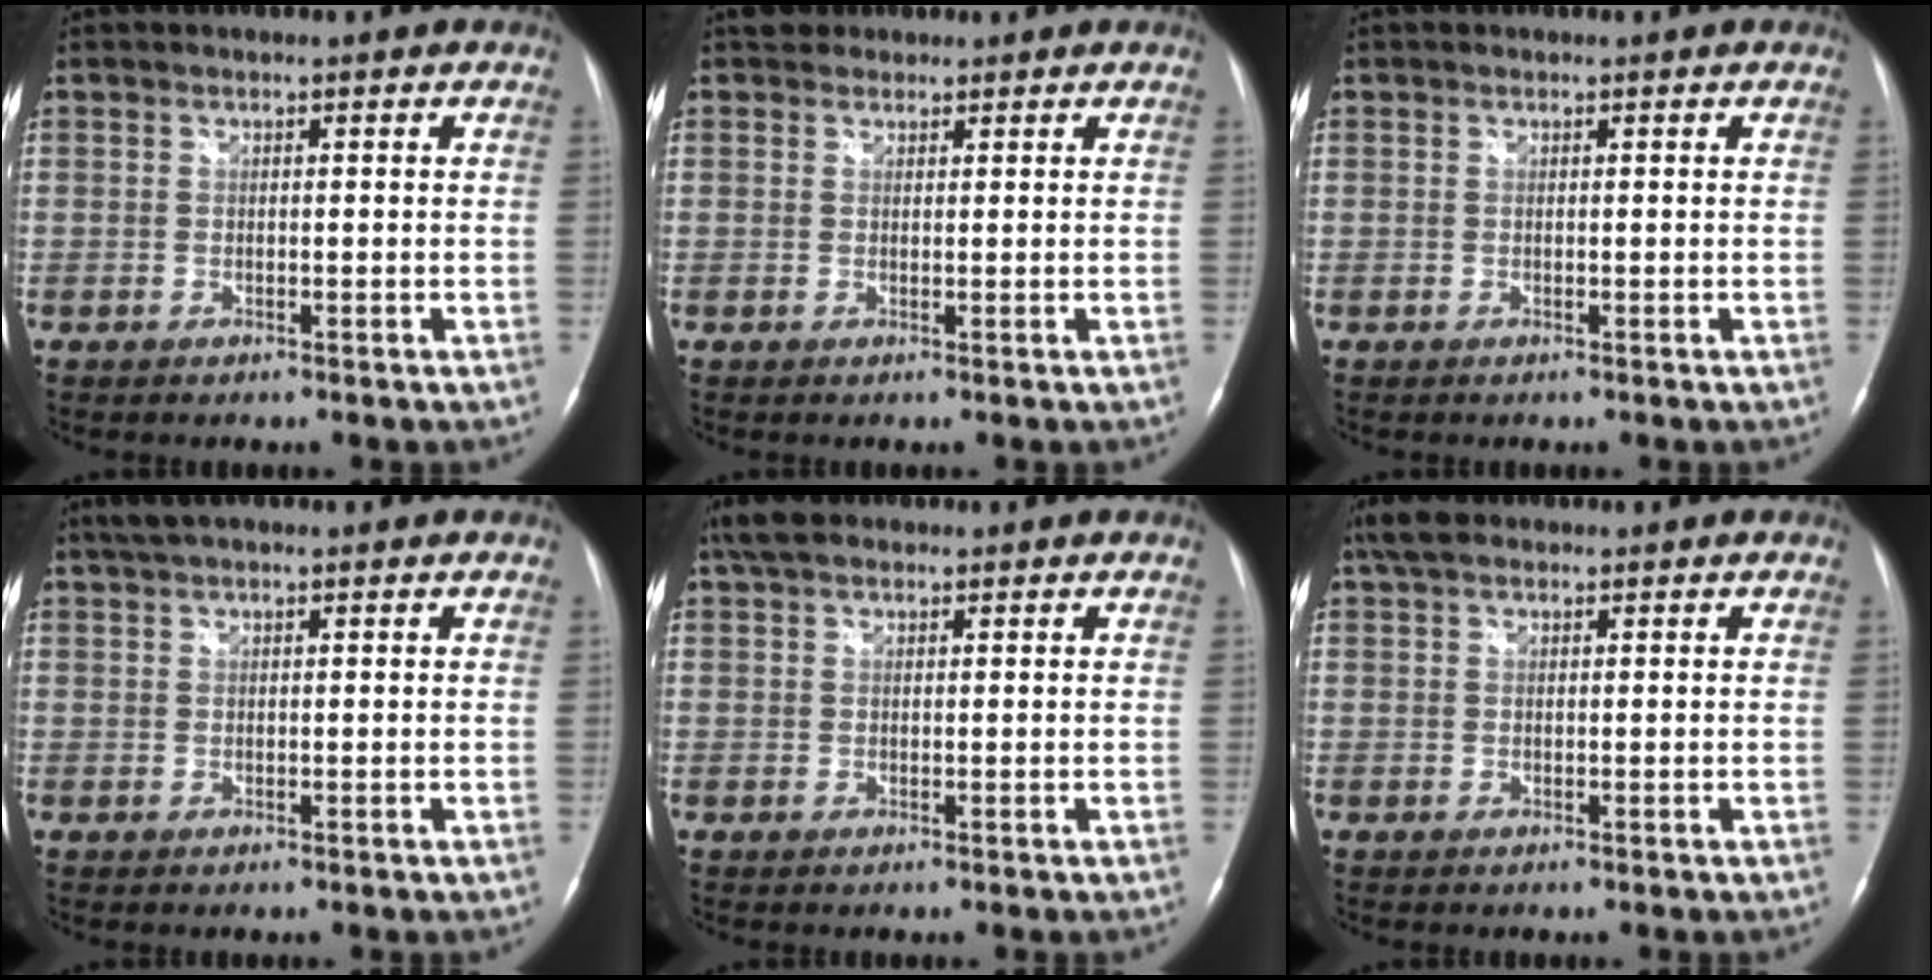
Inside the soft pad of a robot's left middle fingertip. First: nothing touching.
{"total": 2.2, "force": [1.7, 1.3, 0.1], "torque": [0.000, 0.015, 0.025]}
{"total": 0.0}
{"total": 3.5, "force": [2.7, 0.8, 2.2], "torque": [-0.044, 0.027, 0.049]}
{"total": 3.4, "force": [2.5, 1.7, 1.6], "torque": [-0.039, 0.025, 0.047]}
{"total": 3.1, "force": [2.2, 1.5, 1.6], "torque": [-0.039, 0.026, 0.042]}